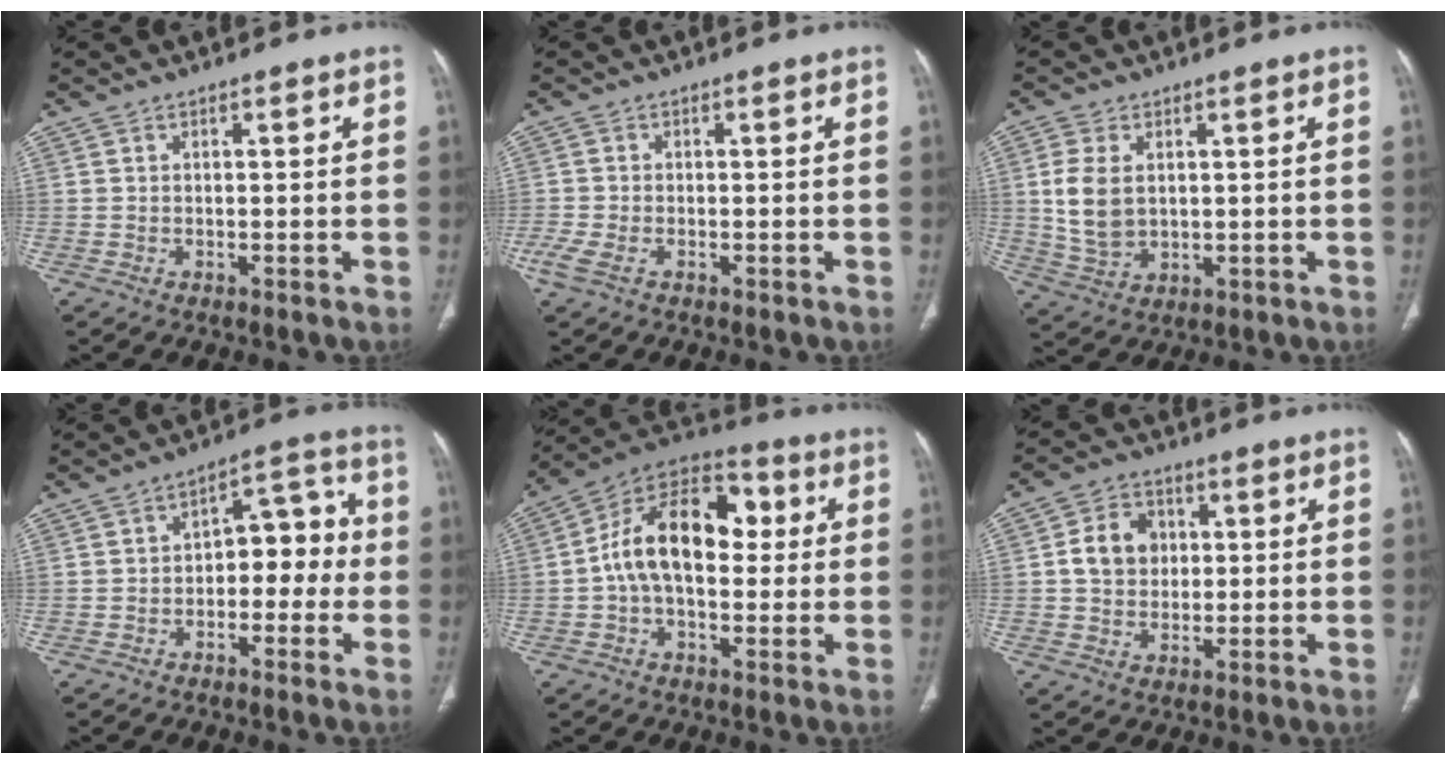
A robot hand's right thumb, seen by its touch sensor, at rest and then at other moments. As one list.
[{"total": 3.3, "force": [-1.5, 1.6, 2.4], "torque": [-0.068, -0.001, -0.031]}, {"total": 8.3, "force": [1.3, 5.4, 6.2], "torque": [-0.129, -0.010, 0.037]}, {"total": 9.2, "force": [-1.4, 5.7, 7.0], "torque": [-0.052, 0.045, -0.031]}, {"total": 17.3, "force": [1.4, 10.8, 13.4], "torque": [-0.197, 0.042, 0.014]}, {"total": 8.2, "force": [1.1, 6.8, 4.6], "torque": [-0.054, 0.006, 0.014]}]